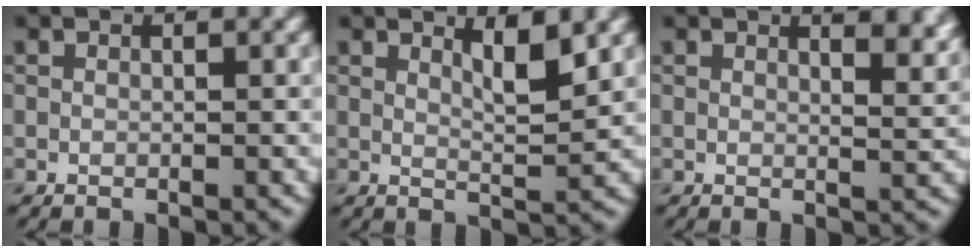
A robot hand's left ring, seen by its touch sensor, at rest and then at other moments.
{"total": 2.9, "force": [1.6, 0.6, 2.4], "torque": [-0.034, -0.005, 0.026]}
{"total": 4.9, "force": [3.2, 2.1, 3.0], "torque": [-0.010, 0.016, 0.029]}